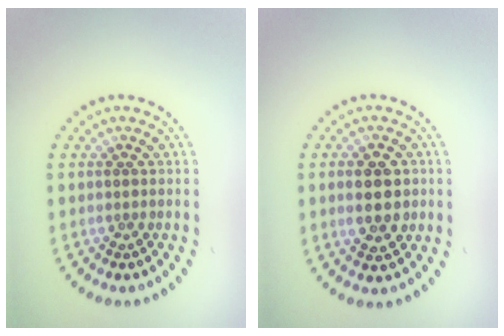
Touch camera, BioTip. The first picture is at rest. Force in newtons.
{"total": 4.5, "press": 4.5, "slide": 0.2}